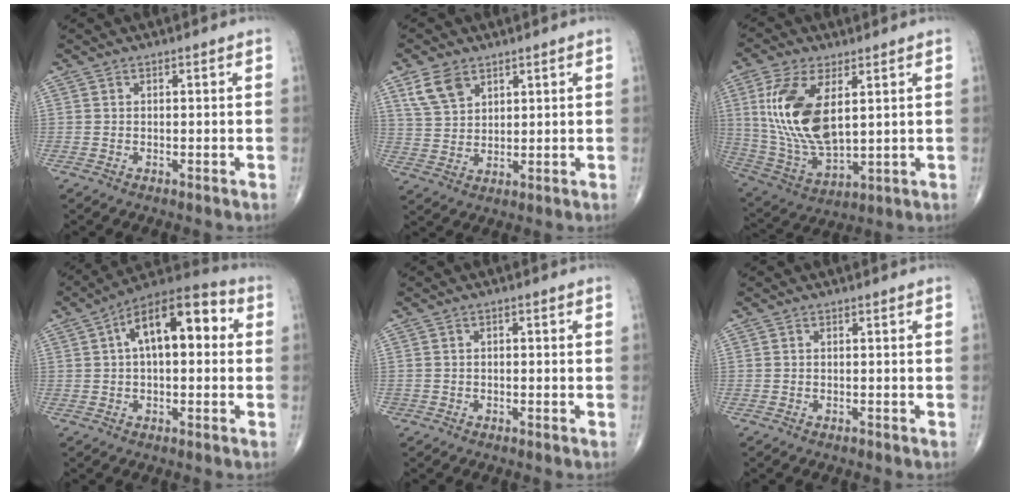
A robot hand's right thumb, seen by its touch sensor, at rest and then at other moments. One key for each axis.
{"total": 6.6, "fx": 3.9, "fy": 4.1, "fz": 3.4, "tx": -0.056, "ty": -0.014, "tz": 0.083}
{"total": 17.1, "fx": 4.0, "fy": 8.3, "fz": 14.4, "tx": -0.295, "ty": -0.020, "tz": 0.091}
{"total": 15.3, "fx": 3.1, "fy": 7.3, "fz": 13.1, "tx": -0.189, "ty": 0.040, "tz": 0.040}
{"total": 1.1, "fx": -0.5, "fy": 1.0, "fz": 0.2, "tx": 0.005, "ty": 0.007, "tz": -0.009}
{"total": 0.0}